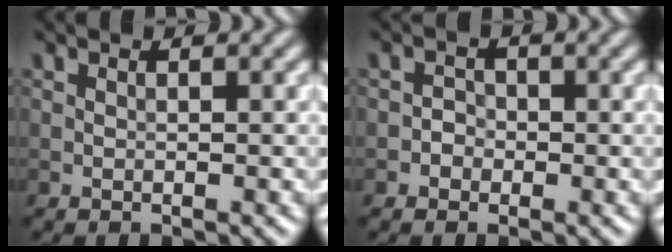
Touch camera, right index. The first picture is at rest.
{"total": 1.2, "force": [-0.5, 1.1, 0.1], "torque": [0.008, 0.003, -0.010]}